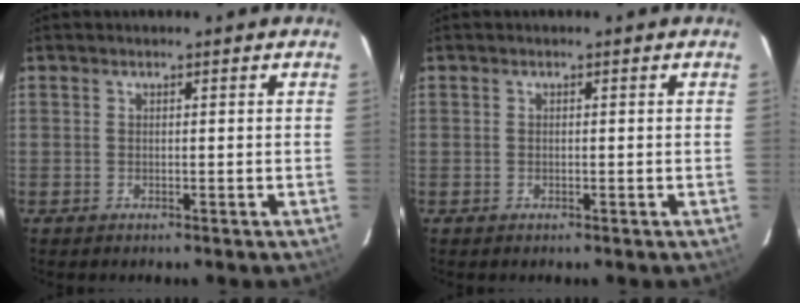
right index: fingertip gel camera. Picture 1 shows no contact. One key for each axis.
{"total": 0.0}